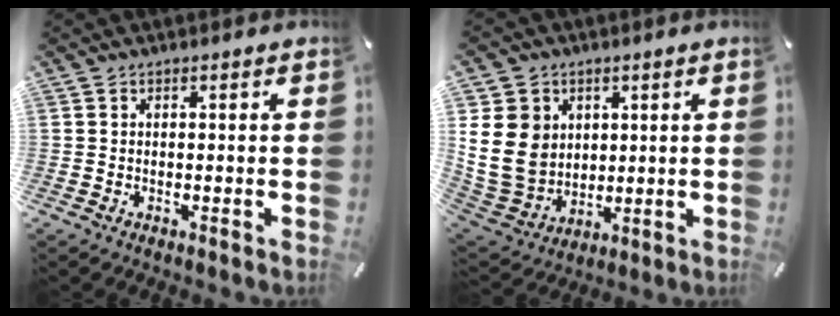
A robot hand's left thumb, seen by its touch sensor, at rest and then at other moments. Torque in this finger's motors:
{"motor_torque": [0.50, 0.56, 0.85, -0.69, 0.36]}